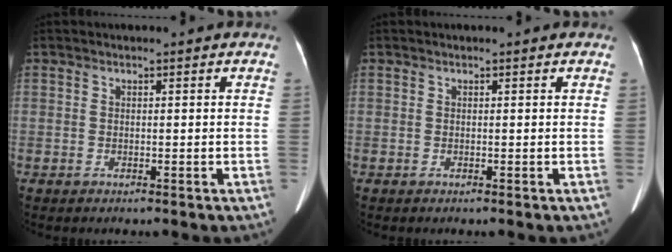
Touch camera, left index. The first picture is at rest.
{"total": 0.0}